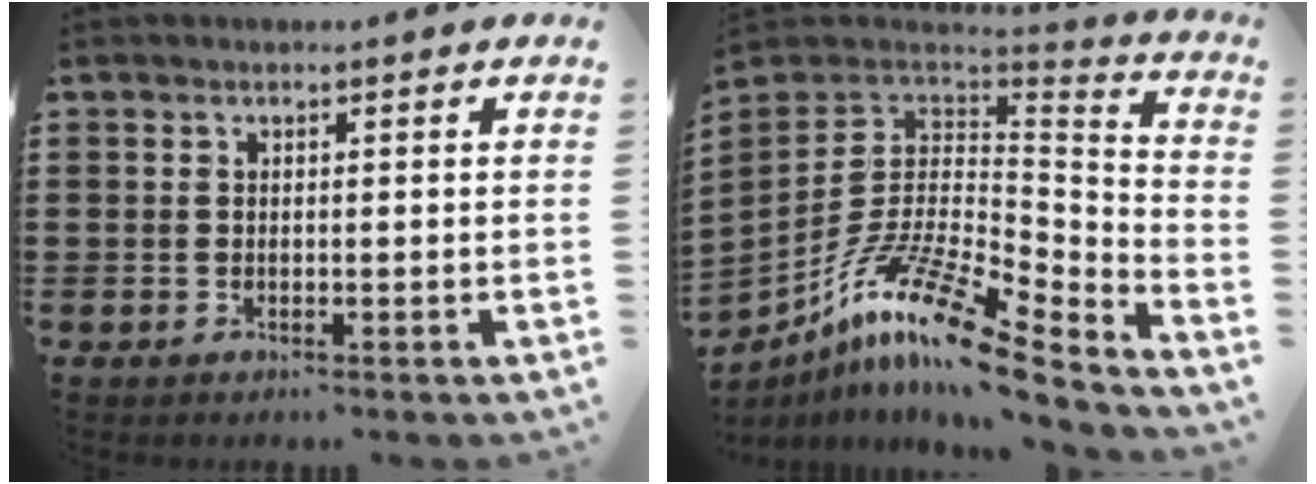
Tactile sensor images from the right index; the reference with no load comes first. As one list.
[{"total": 15.5, "force": [-9.2, 4.4, 11.6], "torque": [-0.228, 0.020, -0.171]}]